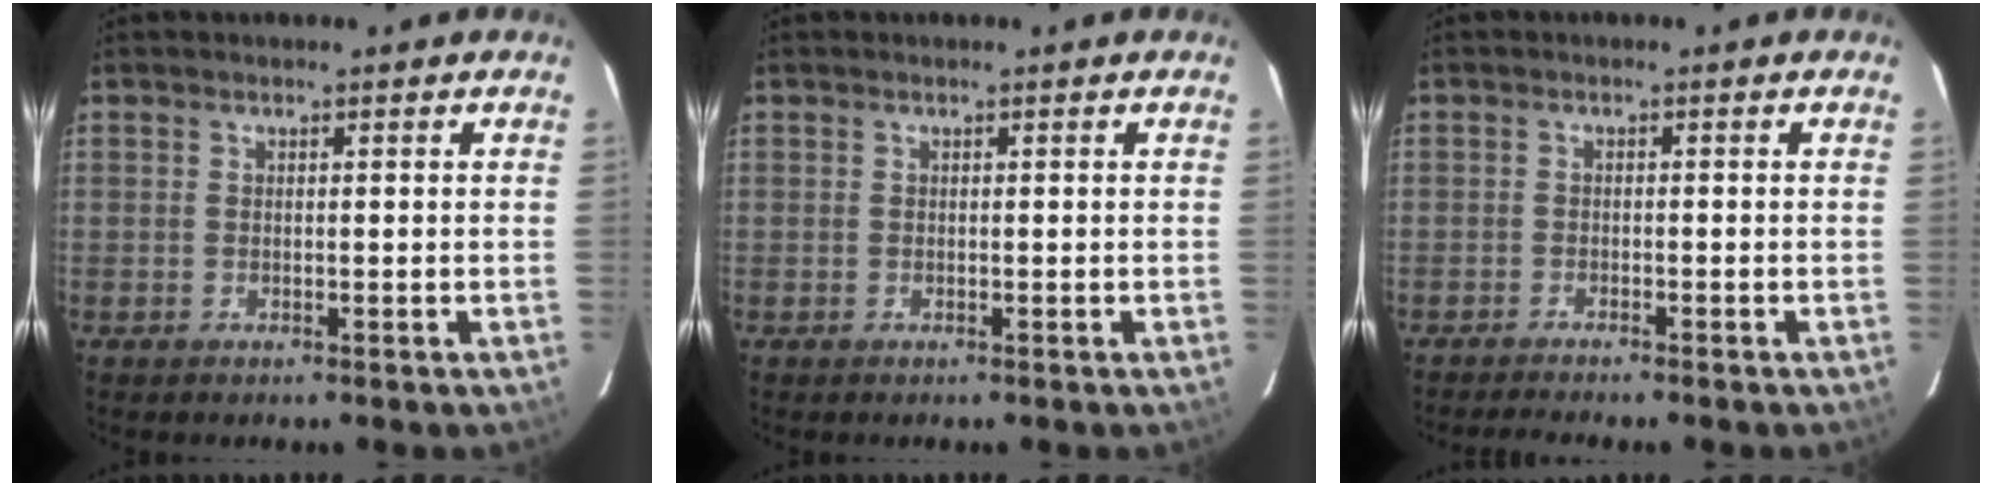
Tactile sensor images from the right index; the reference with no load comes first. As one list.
[{"total": 0.0}, {"total": 4.0, "force": [-3.6, 0.0, 1.7], "torque": [-0.040, -0.009, -0.058]}]